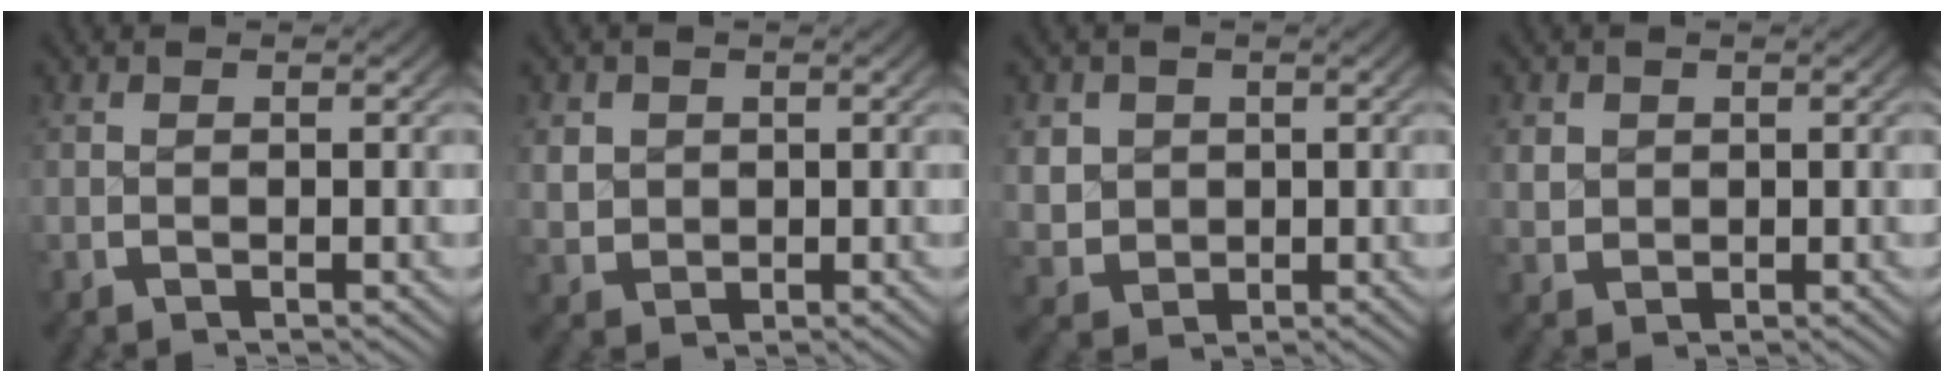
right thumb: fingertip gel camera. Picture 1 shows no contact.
{"total": 3.5, "force": [0.3, 3.1, 1.5], "torque": [-0.045, -0.016, 0.018]}
{"total": 5.3, "force": [0.1, 4.7, 2.5], "torque": [-0.074, -0.033, 0.019]}
{"total": 2.6, "force": [0.4, 2.3, 1.1], "torque": [-0.030, -0.009, 0.018]}